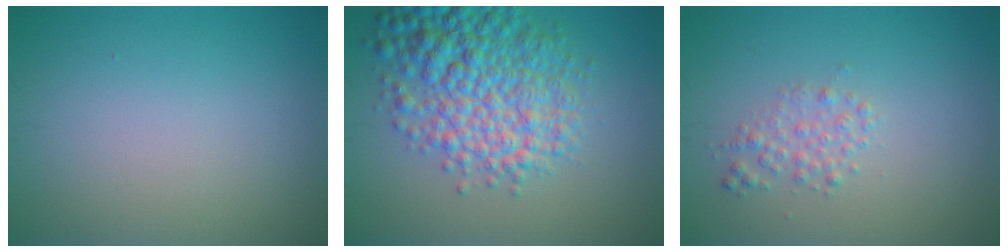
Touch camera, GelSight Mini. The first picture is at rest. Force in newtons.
{"total": 8.2, "press": 8.2, "slide": 0.3}
{"total": 1.7, "press": 1.7, "slide": 0.0}